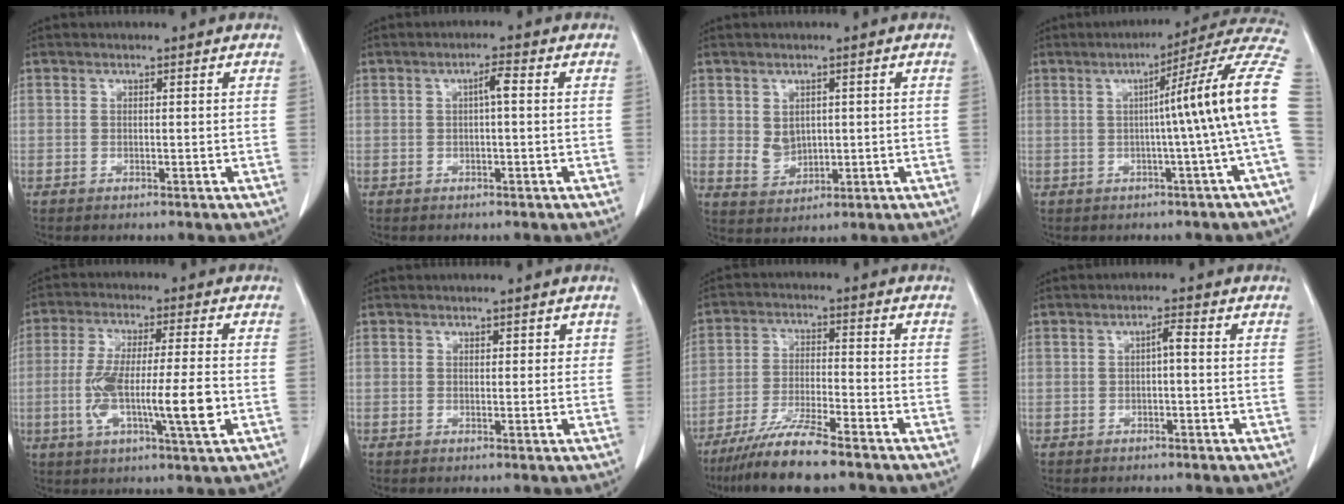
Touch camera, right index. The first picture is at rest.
{"total": 2.1, "force": [0.2, 0.2, 2.1], "torque": [-0.036, 0.005, 0.004]}
{"total": 3.7, "force": [0.6, 2.9, 2.2], "torque": [-0.041, 0.000, 0.026]}
{"total": 14.2, "force": [0.1, -2.2, 14.0], "torque": [-0.168, 0.023, -0.008]}
{"total": 12.3, "force": [-2.3, 1.0, 12.0], "torque": [-0.224, -0.002, -0.041]}
{"total": 1.5, "force": [0.8, 1.0, 0.8], "torque": [-0.003, 0.001, 0.010]}
{"total": 8.5, "force": [-6.8, 0.6, 5.1], "torque": [-0.099, -0.025, -0.127]}
{"total": 1.6, "force": [-0.1, 0.3, 1.6], "torque": [-0.026, 0.005, -0.001]}